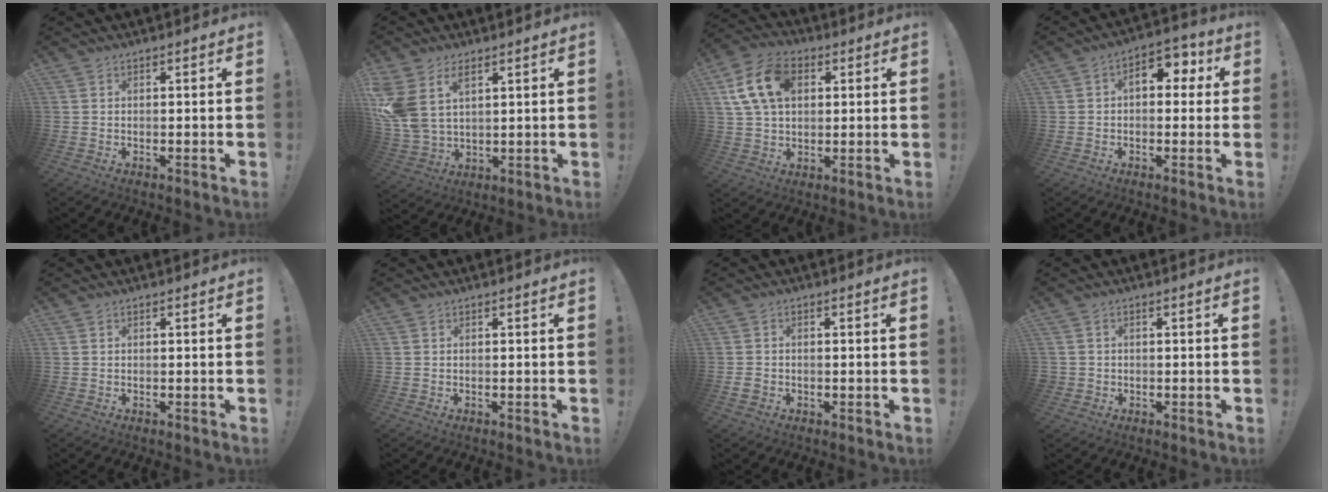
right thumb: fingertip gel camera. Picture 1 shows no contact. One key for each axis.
{"total": 10.6, "fx": 5.3, "fy": 6.6, "fz": 6.4, "tx": -0.136, "ty": -0.025, "tz": 0.106}
{"total": 15.0, "fx": 4.8, "fy": 10.3, "fz": 9.8, "tx": -0.179, "ty": -0.006, "tz": 0.091}
{"total": 8.5, "fx": 2.0, "fy": 5.4, "fz": 6.2, "tx": -0.083, "ty": 0.003, "tz": 0.034}
{"total": 0.0}
{"total": 0.0}
{"total": 2.0, "fx": -0.6, "fy": 1.6, "fz": 1.0, "tx": -0.015, "ty": 0.004, "tz": -0.010}
{"total": 1.6, "fx": -0.1, "fy": 1.6, "fz": 0.4, "tx": 0.001, "ty": -0.001, "tz": -0.003}